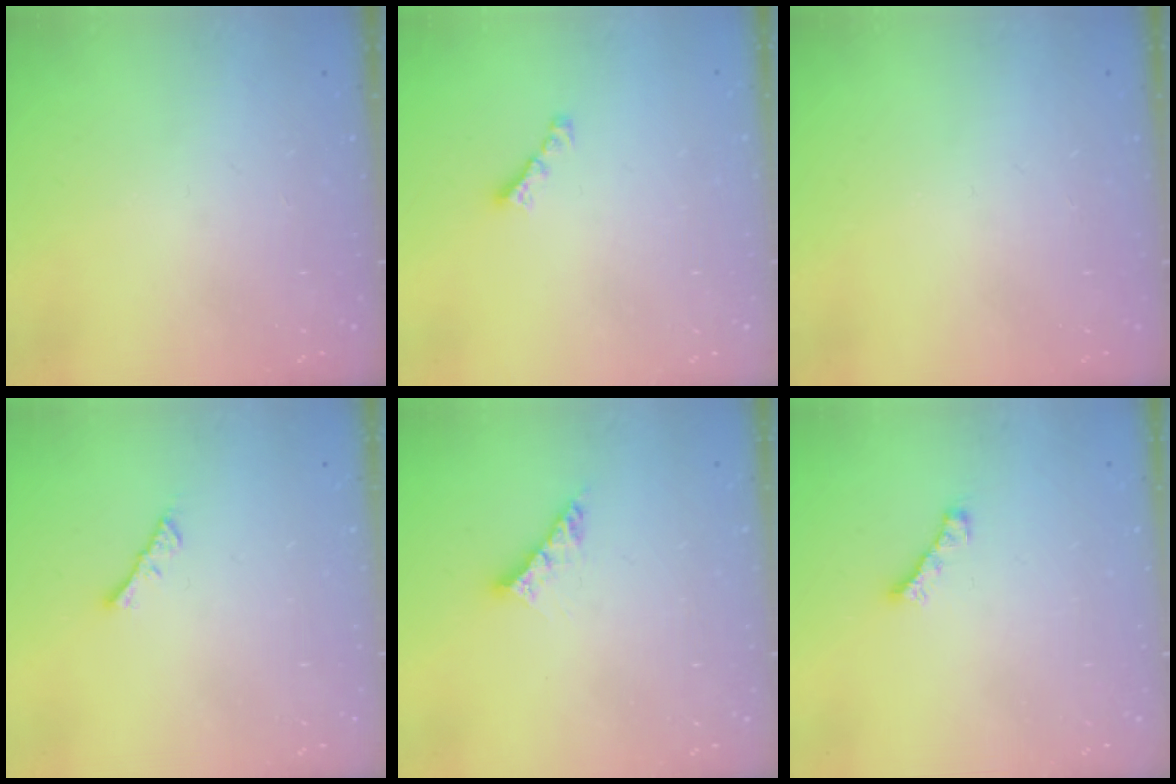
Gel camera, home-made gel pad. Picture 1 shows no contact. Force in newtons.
{"total": 2.2, "press": 2.1, "slide": 0.6}
{"total": 0.0}
{"total": 2.3, "press": 2.2, "slide": 0.4}
{"total": 6.8, "press": 6.8, "slide": 0.8}
{"total": 1.9, "press": 1.8, "slide": 0.6}